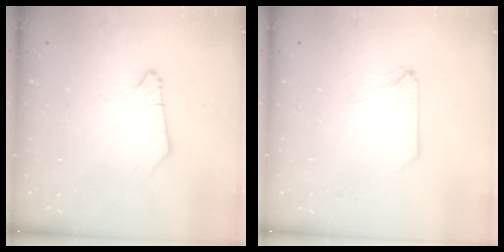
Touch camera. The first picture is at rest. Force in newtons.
{"total": 1.4, "press": 1.4, "slide": 0.2}